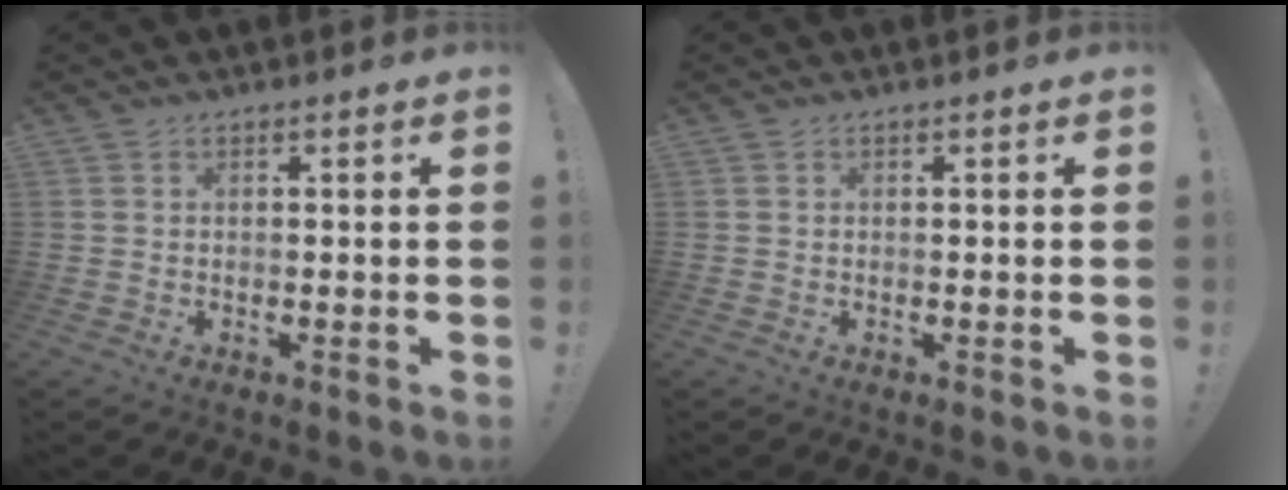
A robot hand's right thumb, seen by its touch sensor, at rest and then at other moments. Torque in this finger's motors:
{"motor_torque": [0.00, 0.00, -0.04, -0.04, 0.04]}